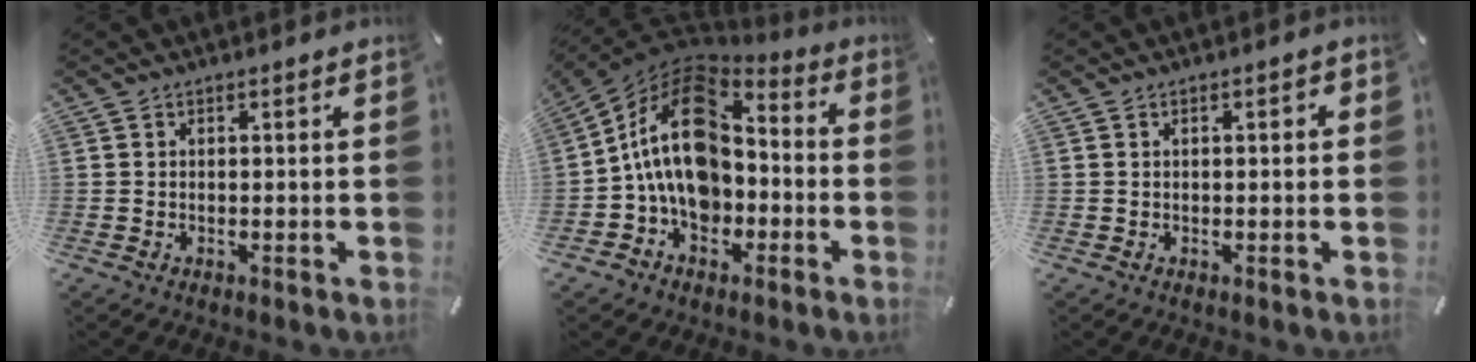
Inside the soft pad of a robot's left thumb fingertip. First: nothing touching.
{"total": 17.2, "force": [-0.5, 13.2, 11.0], "torque": [-0.211, 0.014, -0.013]}
{"total": 1.0, "force": [0.0, 0.5, 0.9], "torque": [-0.015, 0.006, -0.002]}